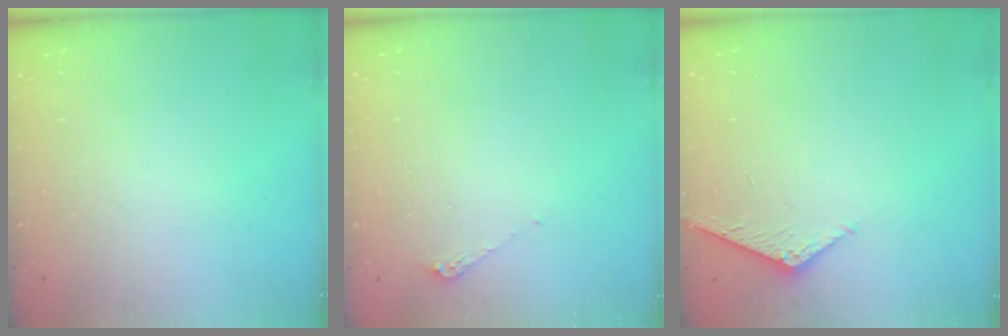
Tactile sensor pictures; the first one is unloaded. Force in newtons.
{"total": 4.3, "press": 4.2, "slide": 0.5}
{"total": 4.5, "press": 4.5, "slide": 0.5}